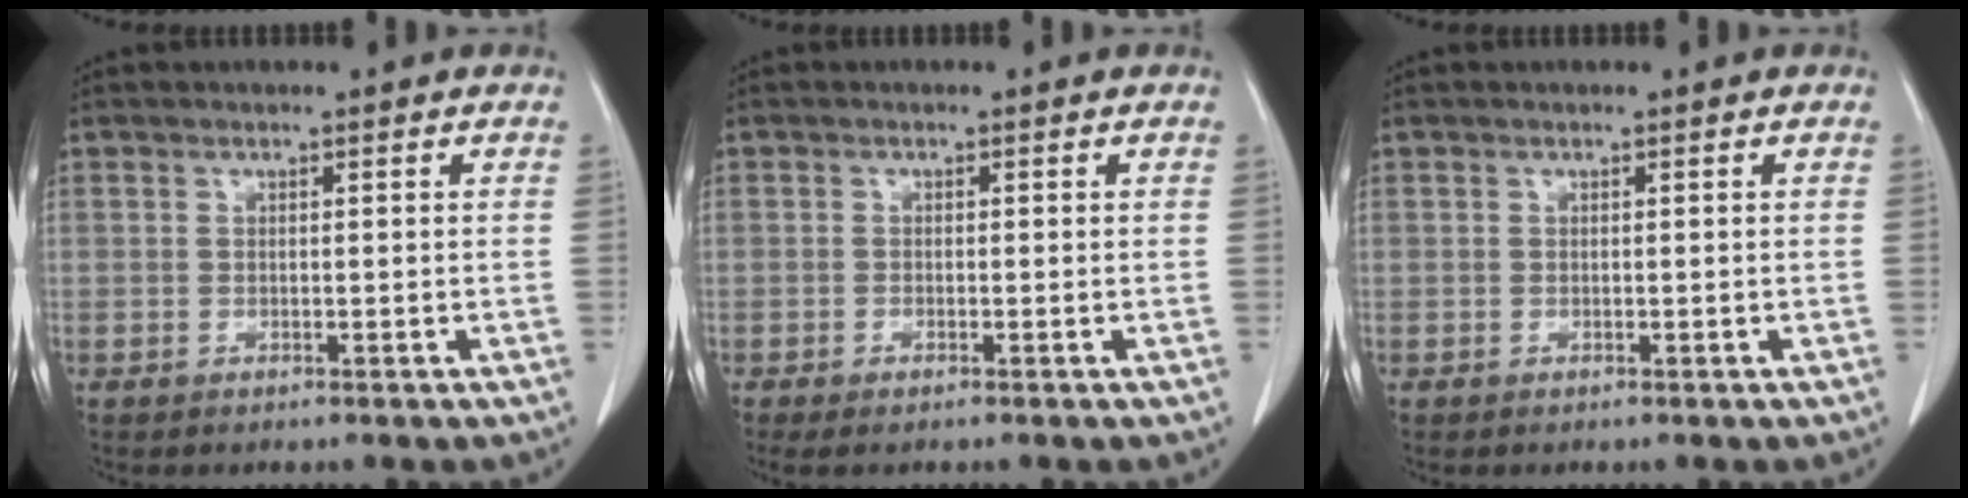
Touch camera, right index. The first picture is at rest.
{"total": 1.2, "force": [-0.9, 0.2, 0.9], "torque": [-0.012, -0.002, -0.012]}
{"total": 0.0}